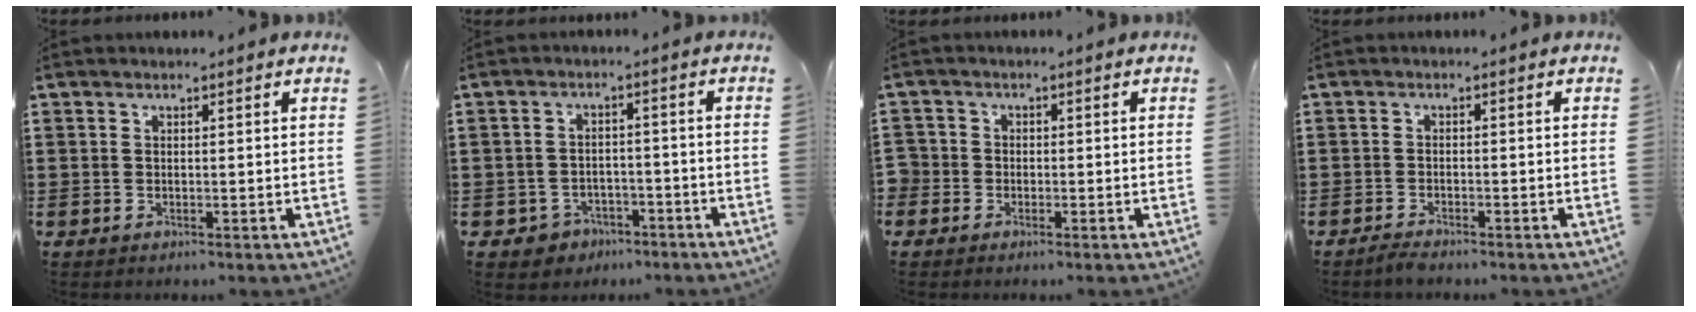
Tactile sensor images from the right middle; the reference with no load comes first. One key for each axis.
{"total": 3.0, "fx": -2.5, "fy": 1.5, "fz": 0.1, "tx": -0.013, "ty": 0.005, "tz": -0.055}
{"total": 1.8, "fx": -0.7, "fy": 1.7, "fz": 0.0, "tx": -0.008, "ty": 0.004, "tz": -0.018}
{"total": 1.5, "fx": -1.4, "fy": 0.0, "fz": 0.5, "tx": -0.012, "ty": -0.002, "tz": -0.026}